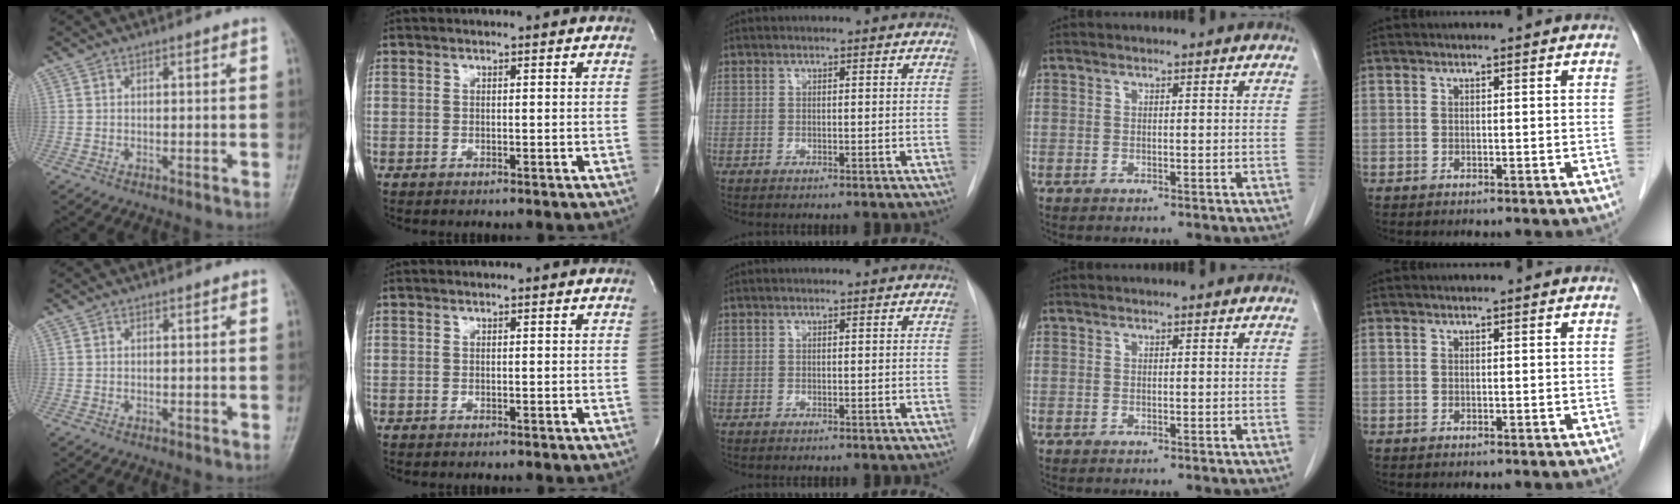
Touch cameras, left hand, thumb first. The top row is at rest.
{}